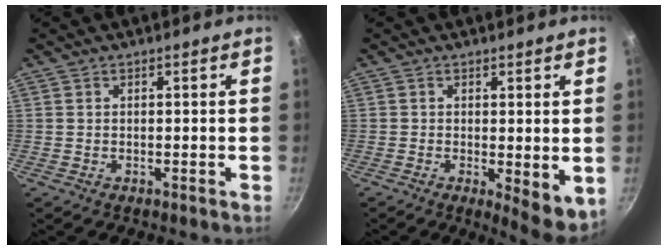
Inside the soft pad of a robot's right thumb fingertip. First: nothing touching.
{"total": 6.3, "force": [-0.1, 2.2, 5.8], "torque": [-0.067, -0.015, 0.004]}